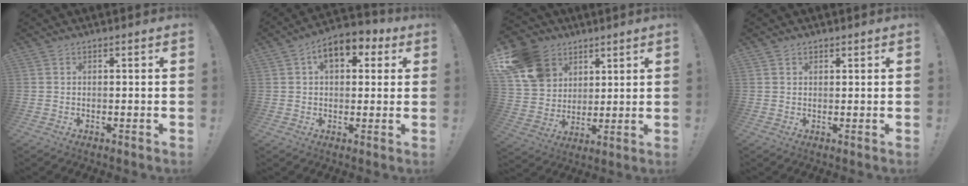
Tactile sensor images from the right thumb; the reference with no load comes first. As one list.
[{"total": 9.0, "force": [3.9, 5.2, 6.2], "torque": [-0.081, -0.011, 0.066]}, {"total": 16.0, "force": [7.3, 12.7, 6.3], "torque": [-0.111, -0.029, 0.153]}, {"total": 1.0, "force": [0.9, 0.6, 0.1], "torque": [0.006, -0.004, 0.016]}]